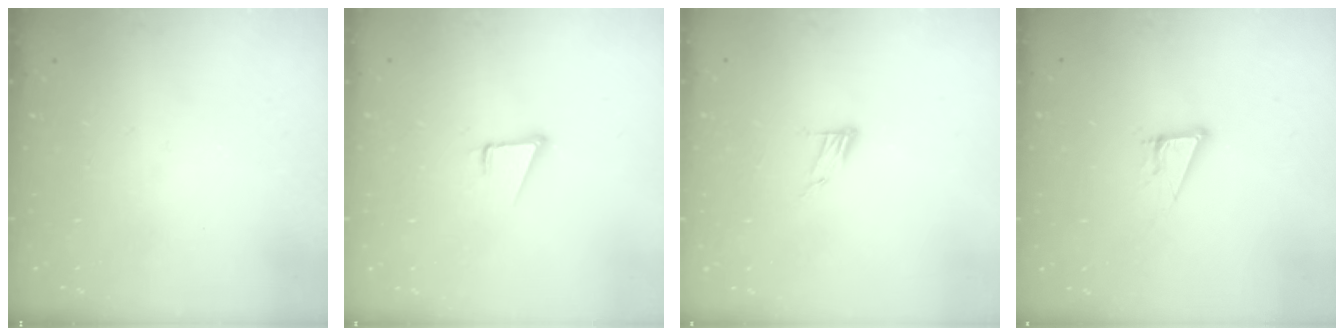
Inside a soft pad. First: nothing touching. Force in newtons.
{"total": 3.6, "press": 2.7, "slide": 2.4}
{"total": 6.1, "press": 6.1, "slide": 0.5}
{"total": 7.6, "press": 7.3, "slide": 2.3}